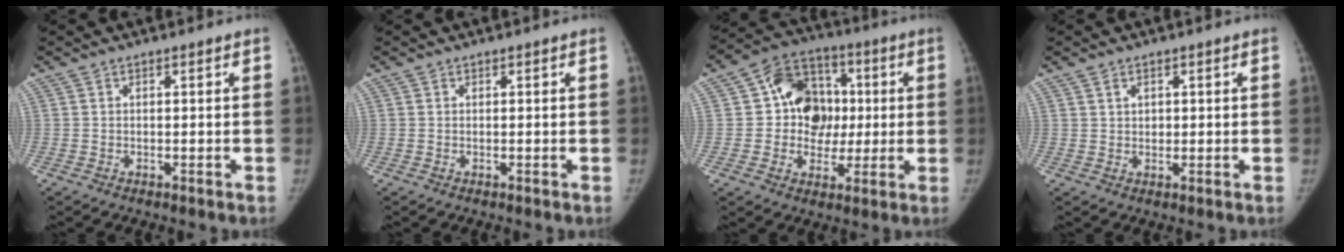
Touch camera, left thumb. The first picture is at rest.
{"total": 0.0}
{"total": 13.9, "force": [1.2, 11.7, 7.3], "torque": [-0.059, 0.015, 0.014]}
{"total": 1.8, "force": [0.9, 1.4, 0.7], "torque": [-0.001, -0.006, 0.016]}